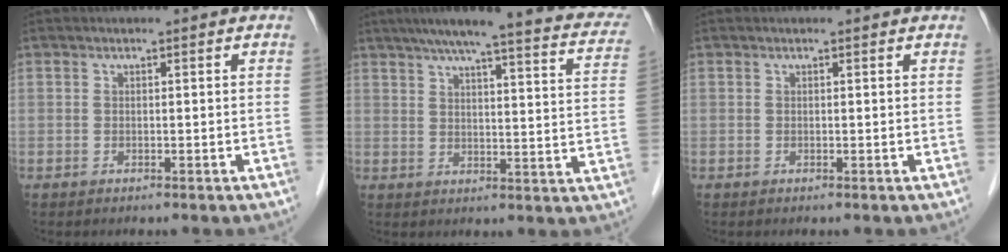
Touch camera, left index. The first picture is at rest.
{"total": 23.2, "force": [19.2, 2.6, 12.7], "torque": [-0.172, -0.001, 0.225]}
{"total": 1.0, "force": [0.9, 0.2, 0.2], "torque": [-0.009, 0.002, 0.005]}